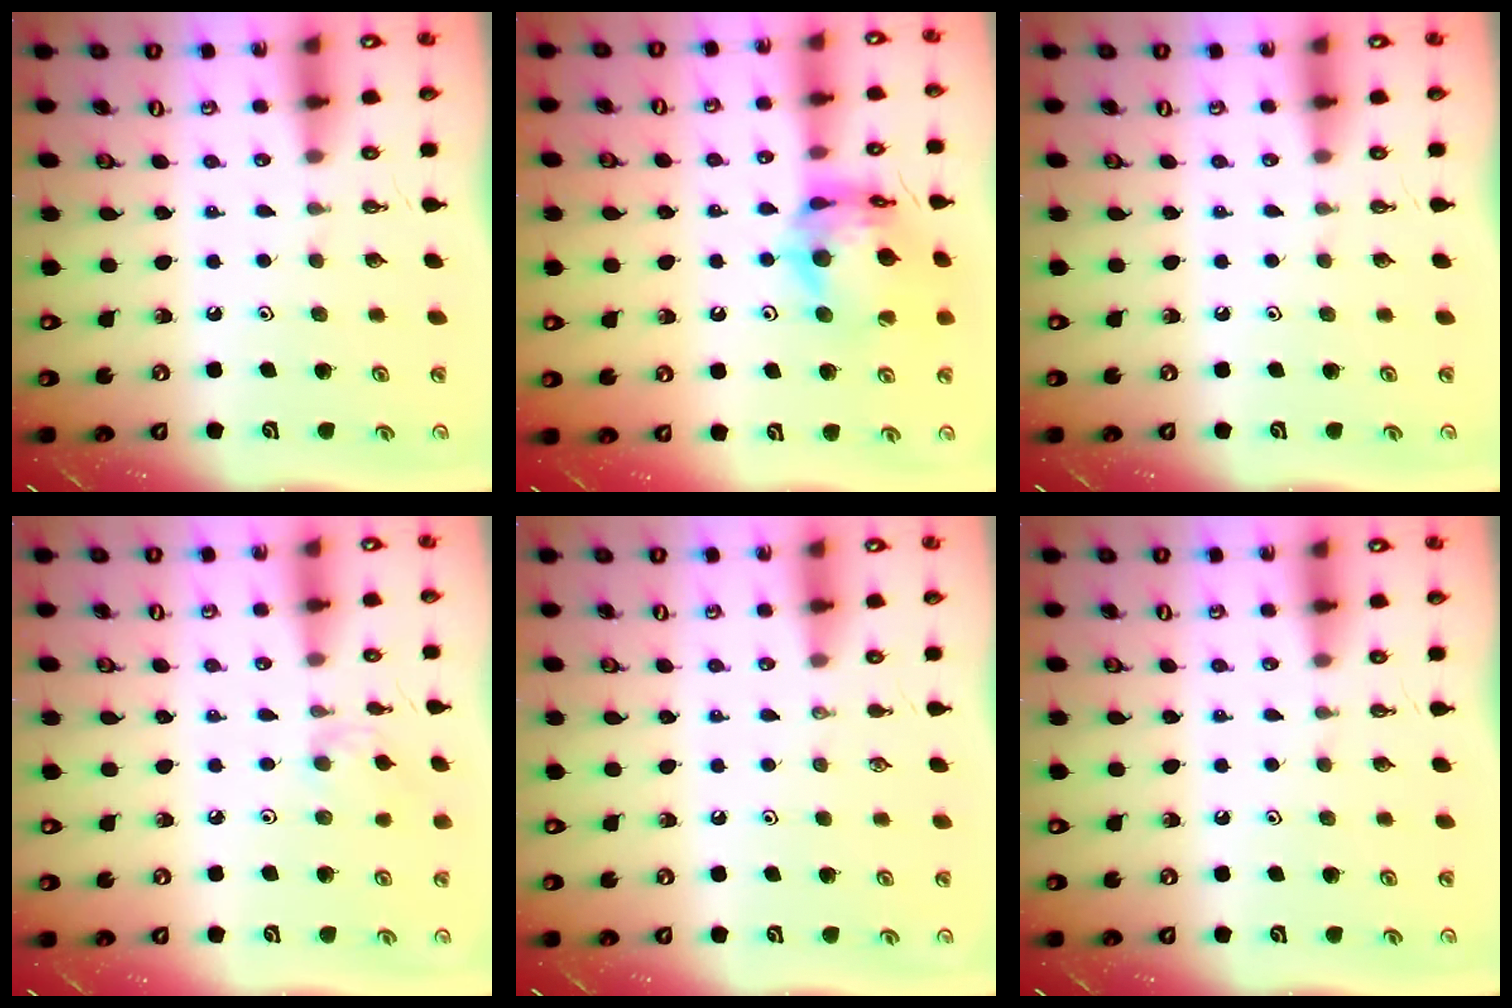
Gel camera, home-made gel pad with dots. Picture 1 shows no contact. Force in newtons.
{"total": 15.6, "press": 15.5, "slide": 1.8}
{"total": 0.0}
{"total": 4.1, "press": 4.1, "slide": 0.6}
{"total": 0.0}
{"total": 0.0}